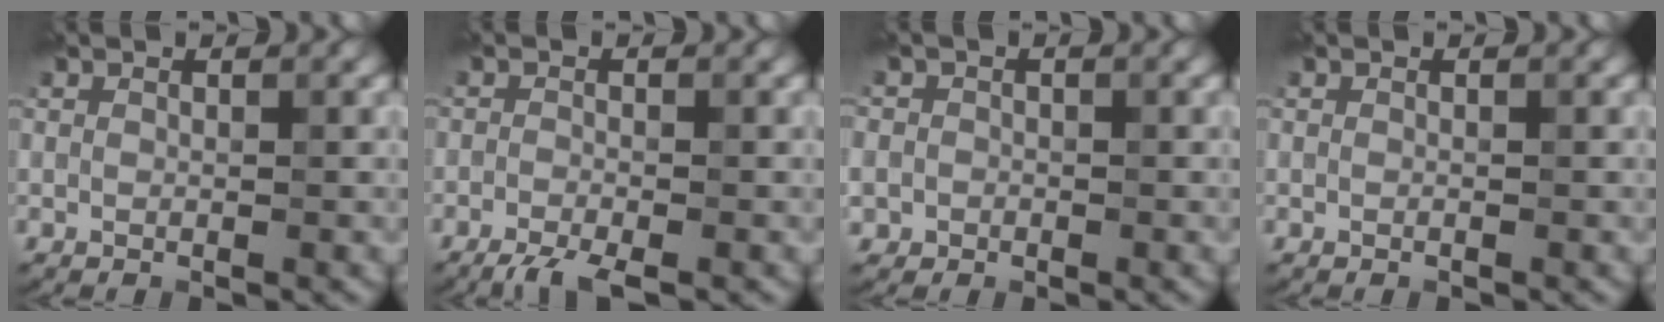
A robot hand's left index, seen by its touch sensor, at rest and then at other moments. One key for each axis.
{"total": 2.9, "fx": -2.2, "fy": 0.5, "fz": 1.8, "tx": -0.037, "ty": -0.007, "tz": -0.046}
{"total": 3.9, "fx": -1.2, "fy": 3.6, "fz": 1.0, "tx": -0.004, "ty": 0.004, "tz": -0.048}
{"total": 0.0}